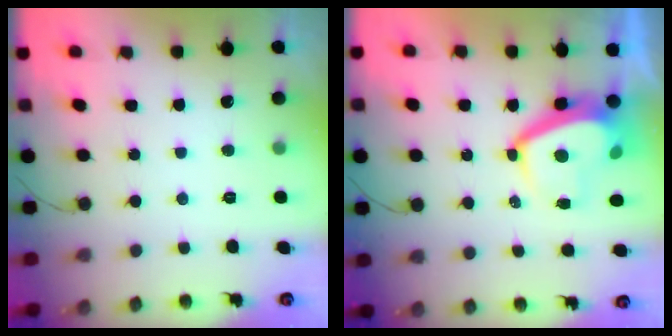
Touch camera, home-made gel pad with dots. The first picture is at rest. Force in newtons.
{"total": 7.3, "press": 7.2, "slide": 0.9}